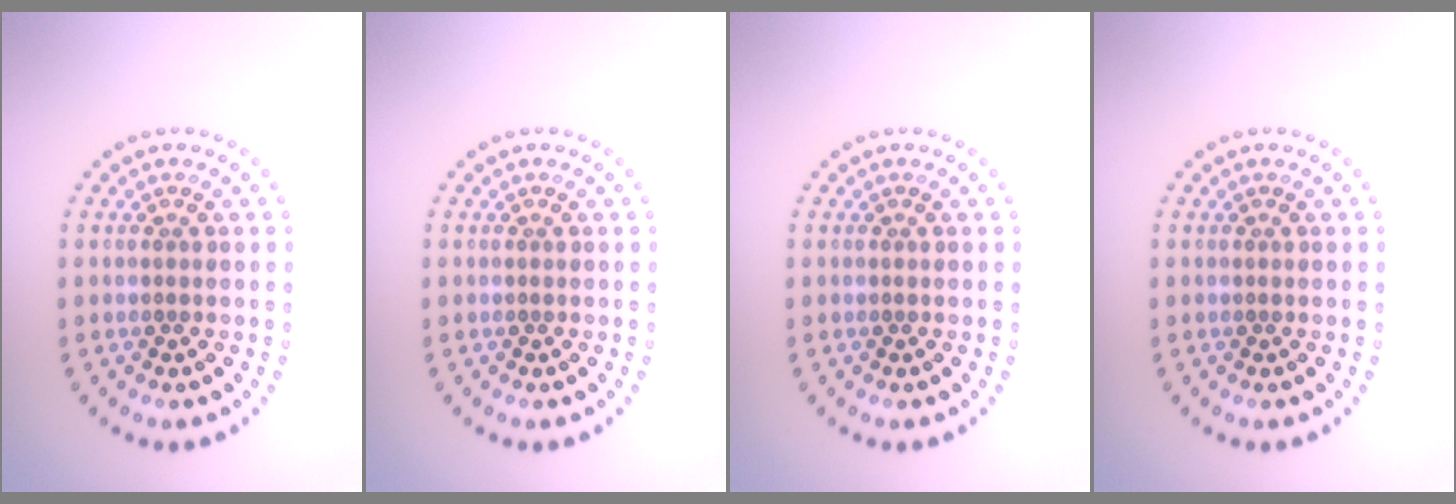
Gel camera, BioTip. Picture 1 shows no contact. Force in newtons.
{"total": 0.0}
{"total": 0.0}
{"total": 0.0}